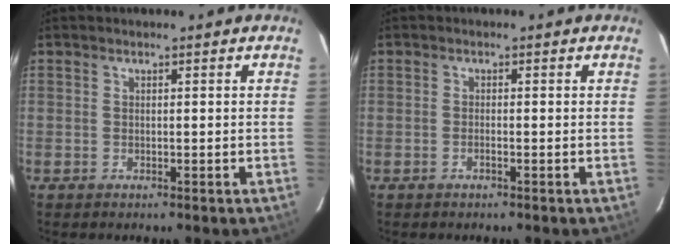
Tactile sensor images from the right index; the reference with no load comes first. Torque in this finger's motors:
{"motor_torque": [-0.01, 0.09, -0.04, -0.01]}